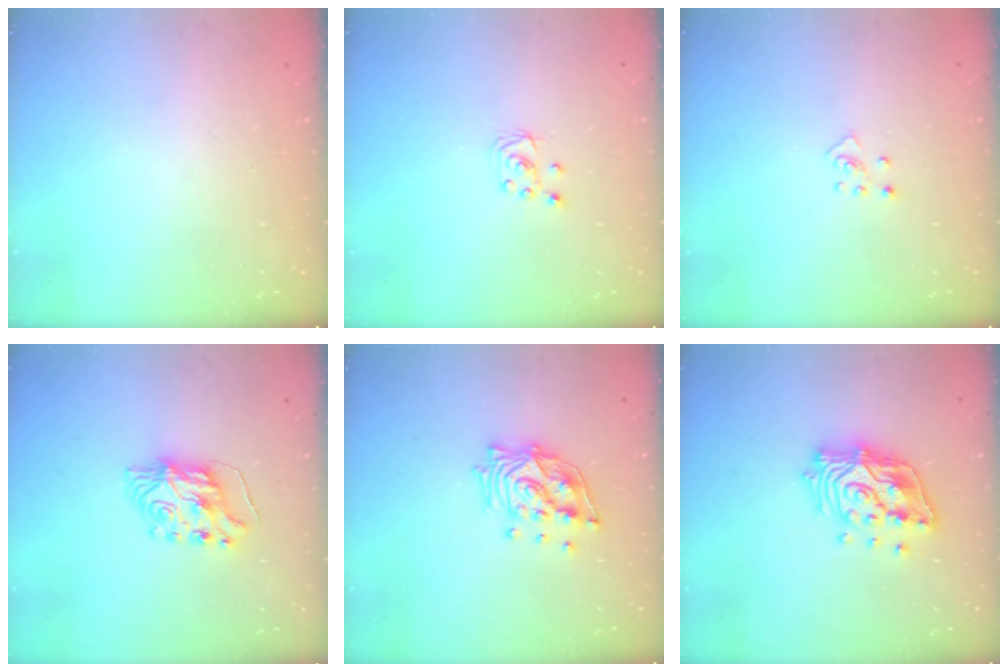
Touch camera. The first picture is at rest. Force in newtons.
{"total": 3.9, "press": 3.9, "slide": 0.3}
{"total": 3.7, "press": 3.7, "slide": 0.3}
{"total": 6.8, "press": 6.8, "slide": 0.6}
{"total": 13.1, "press": 13.1, "slide": 1.1}
{"total": 15.7, "press": 15.6, "slide": 1.7}